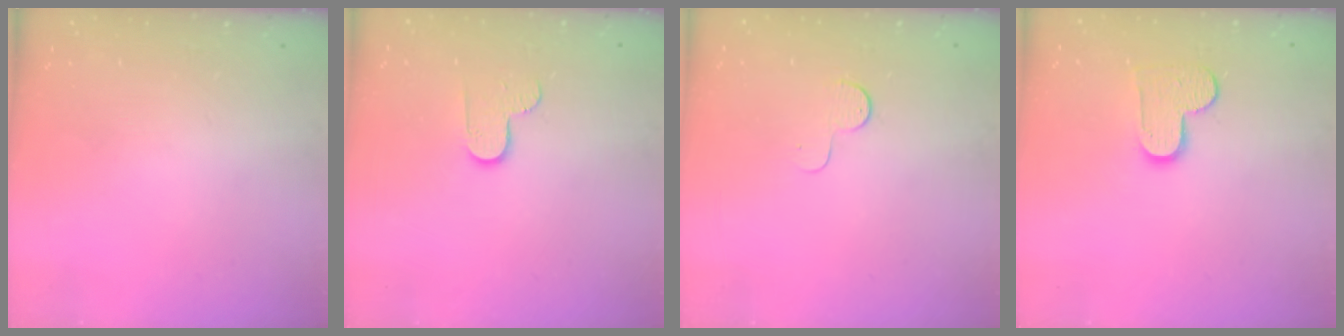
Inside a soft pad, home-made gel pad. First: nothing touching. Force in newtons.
{"total": 6.0, "press": 6.0, "slide": 0.6}
{"total": 4.6, "press": 4.6, "slide": 0.4}
{"total": 9.2, "press": 9.2, "slide": 0.6}